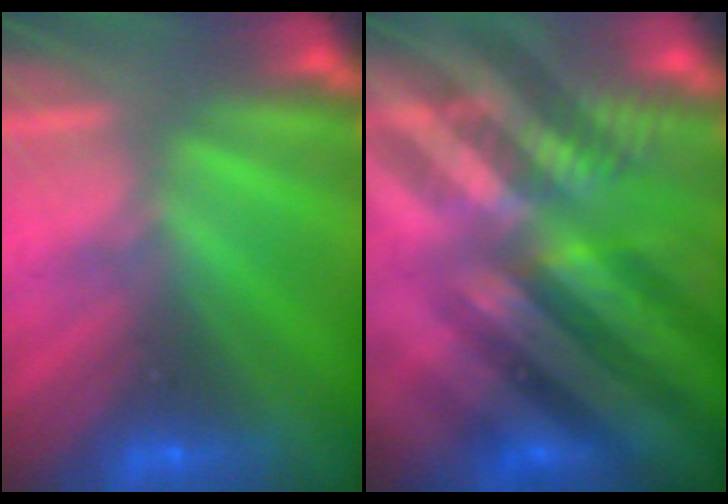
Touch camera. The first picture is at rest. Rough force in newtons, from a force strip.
{"total": 10.8}